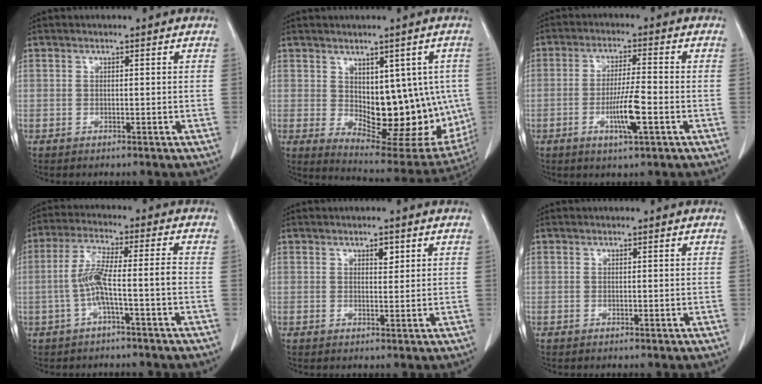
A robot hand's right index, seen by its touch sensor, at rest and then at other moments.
{"total": 16.5, "force": [-0.1, 8.1, 14.3], "torque": [-0.175, -0.001, 0.029]}
{"total": 6.6, "force": [-2.2, 0.3, 6.2], "torque": [-0.115, -0.006, -0.037]}
{"total": 6.8, "force": [-1.8, 0.1, 6.5], "torque": [-0.131, 0.022, -0.031]}
{"total": 1.7, "force": [0.9, 0.7, 1.2], "torque": [-0.016, -0.004, 0.014]}
{"total": 0.0}